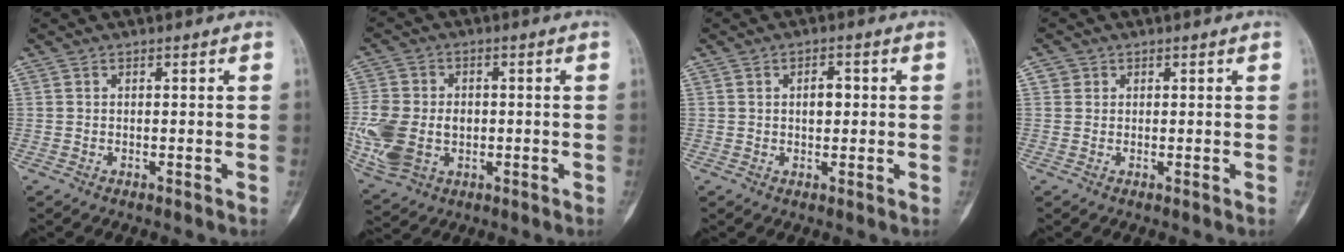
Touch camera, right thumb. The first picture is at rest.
{"total": 14.4, "force": [-2.0, 10.5, 9.6], "torque": [-0.222, 0.004, -0.029]}
{"total": 3.0, "force": [0.3, 1.9, 2.4], "torque": [-0.025, 0.005, 0.005]}
{"total": 1.4, "force": [0.4, 1.3, 0.1], "torque": [0.012, 0.002, 0.003]}